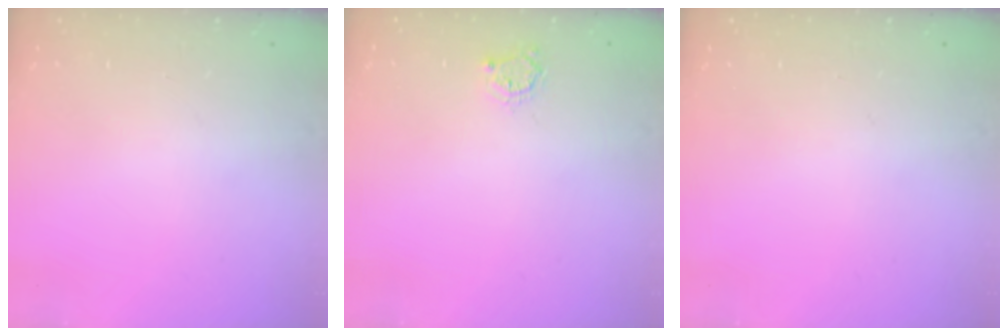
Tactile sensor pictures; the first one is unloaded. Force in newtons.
{"total": 3.3, "press": 3.3, "slide": 0.4}
{"total": 0.0}